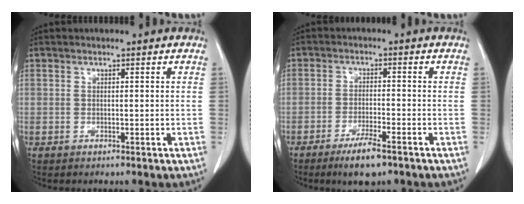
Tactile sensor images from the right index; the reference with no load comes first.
{"total": 5.6, "force": [-3.7, 0.9, 4.1], "torque": [-0.080, -0.009, -0.059]}